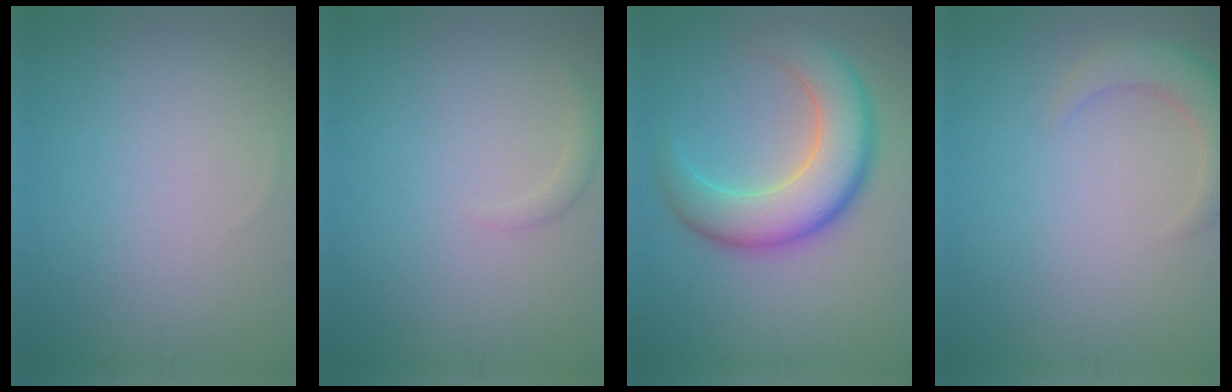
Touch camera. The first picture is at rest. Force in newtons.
{"total": 1.0, "press": 0.9, "slide": 0.1}
{"total": 8.0, "press": 8.0, "slide": 0.6}
{"total": 3.5, "press": 3.5, "slide": 0.4}